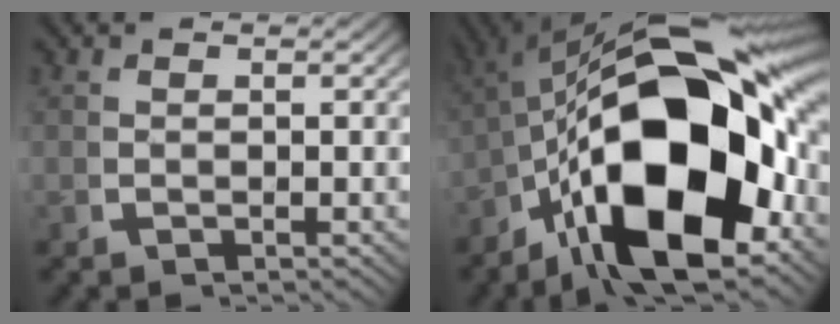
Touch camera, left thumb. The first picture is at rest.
{"total": 27.3, "force": [-2.6, 15.4, 22.4], "torque": [-0.367, -0.048, -0.023]}